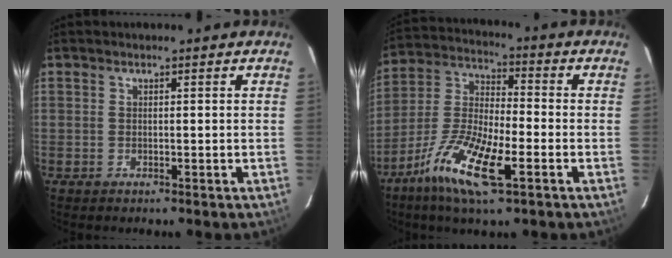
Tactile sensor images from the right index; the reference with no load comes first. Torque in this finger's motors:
{"motor_torque": [1.09, -1.05, 0.52, 0.13]}